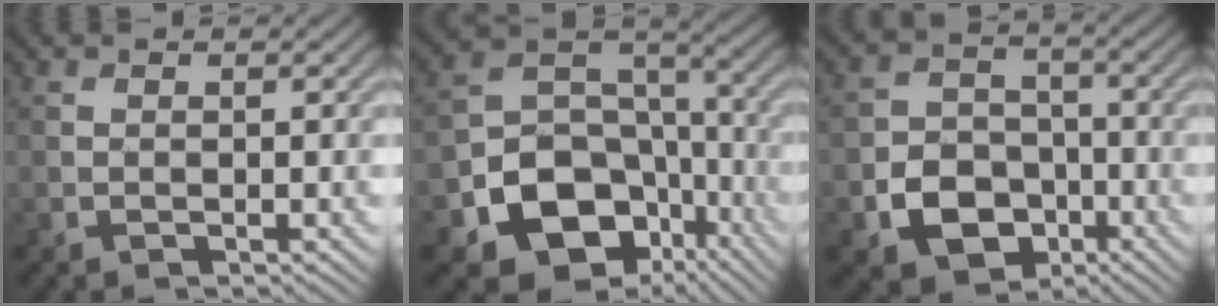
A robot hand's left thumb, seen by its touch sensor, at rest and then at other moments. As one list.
[{"total": 14.7, "force": [-6.6, 11.2, 7.0], "torque": [-0.154, -0.039, -0.113]}, {"total": 8.2, "force": [-3.5, 6.3, 3.8], "torque": [-0.081, -0.017, -0.071]}]